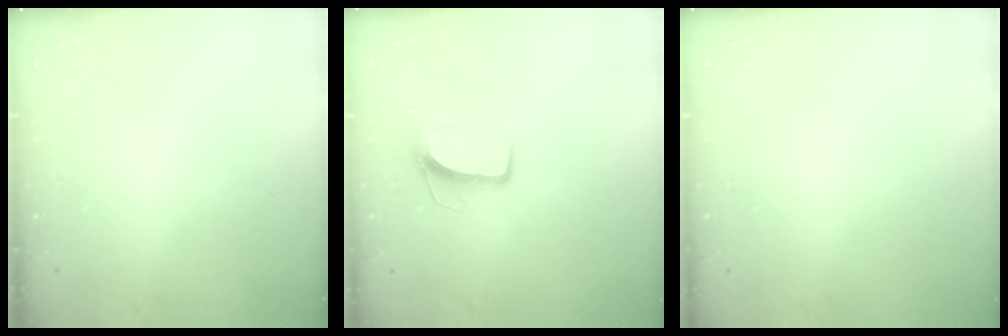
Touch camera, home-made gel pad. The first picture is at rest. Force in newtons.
{"total": 7.8, "press": 7.7, "slide": 0.5}
{"total": 0.0}